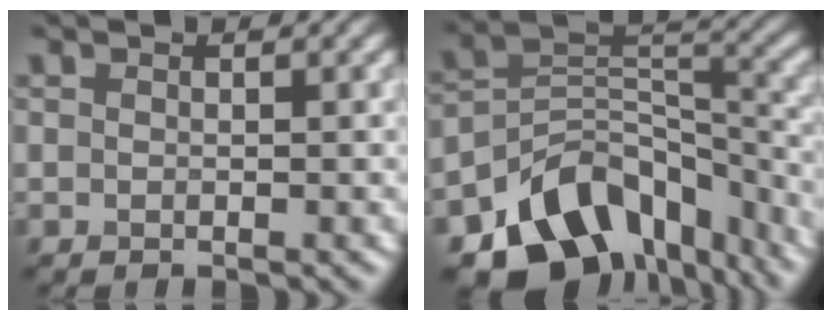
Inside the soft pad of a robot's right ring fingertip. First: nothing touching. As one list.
[{"total": 12.3, "force": [-8.5, 7.2, 5.2], "torque": [-0.079, 0.002, -0.149]}]